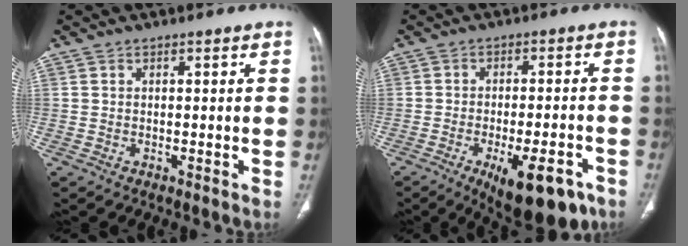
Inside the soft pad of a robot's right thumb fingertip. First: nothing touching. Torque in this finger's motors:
{"motor_torque": [3.56, 1.44, 0.82, -0.96, 0.31]}